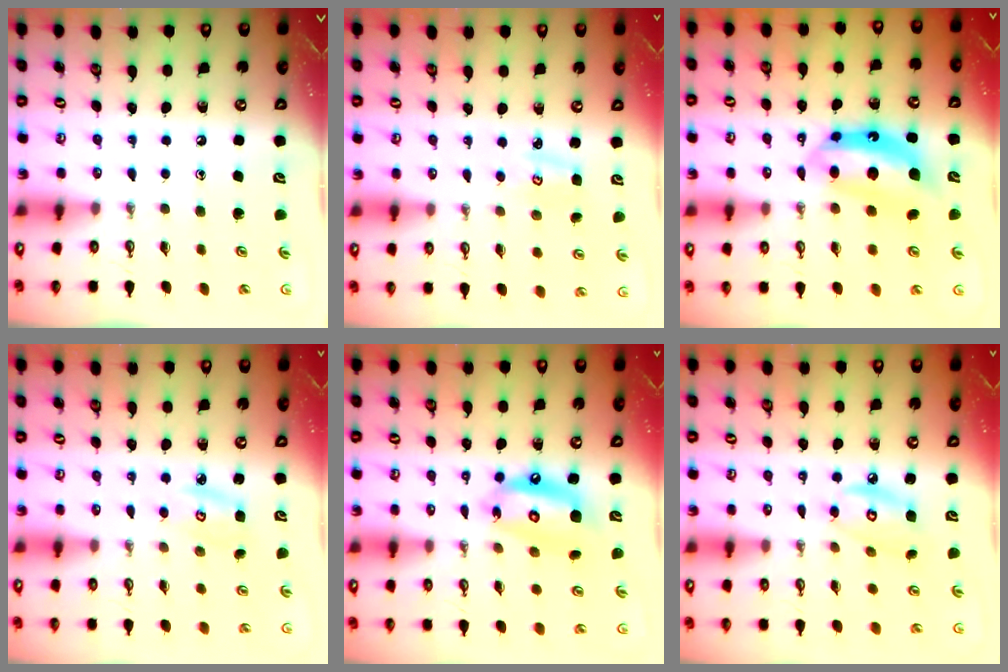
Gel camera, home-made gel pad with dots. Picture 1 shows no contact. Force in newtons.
{"total": 2.9, "press": 2.9, "slide": 0.2}
{"total": 11.5, "press": 11.4, "slide": 1.4}
{"total": 4.7, "press": 4.7, "slide": 0.5}
{"total": 12.9, "press": 12.7, "slide": 1.9}
{"total": 8.1, "press": 8.1, "slide": 0.5}